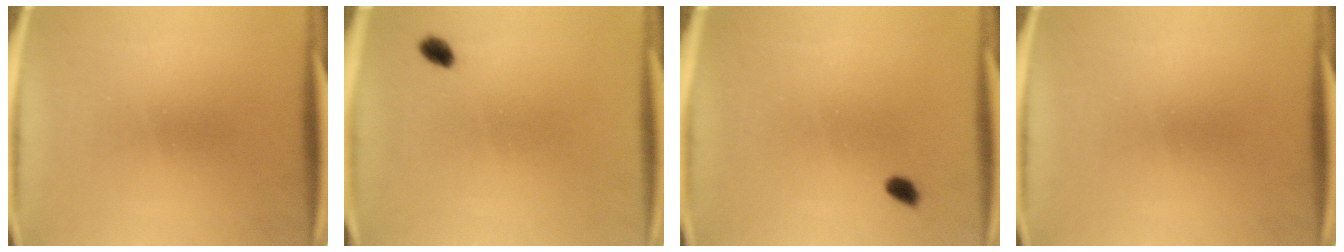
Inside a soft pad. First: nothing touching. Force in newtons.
{"total": 1.9}
{"total": 1.5}
{"total": 0.0}